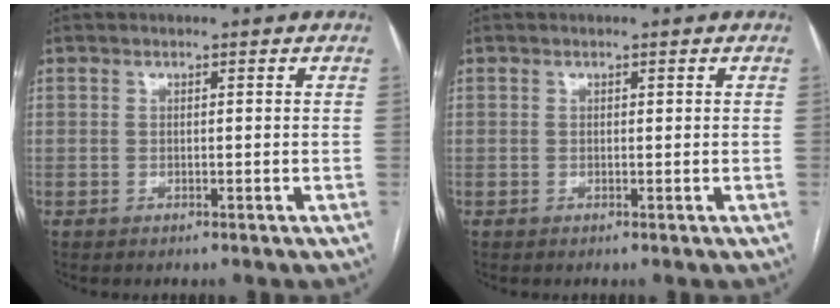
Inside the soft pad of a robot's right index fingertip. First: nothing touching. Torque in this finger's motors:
{"motor_torque": [0.13, 0.05, 0.08, 0.01]}